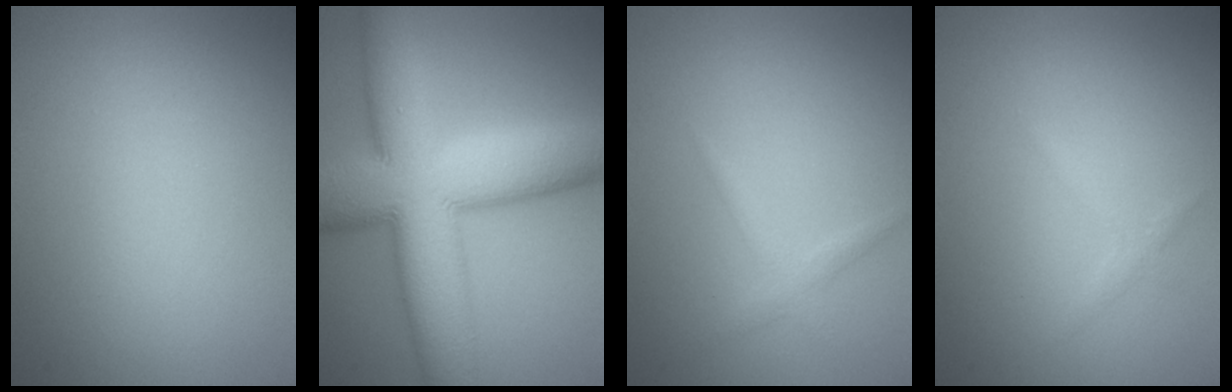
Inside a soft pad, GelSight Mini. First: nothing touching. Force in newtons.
{"total": 13.9, "press": 13.9, "slide": 0.2}
{"total": 1.3, "press": 1.3, "slide": 0.1}
{"total": 0.9, "press": 0.9, "slide": 0.1}